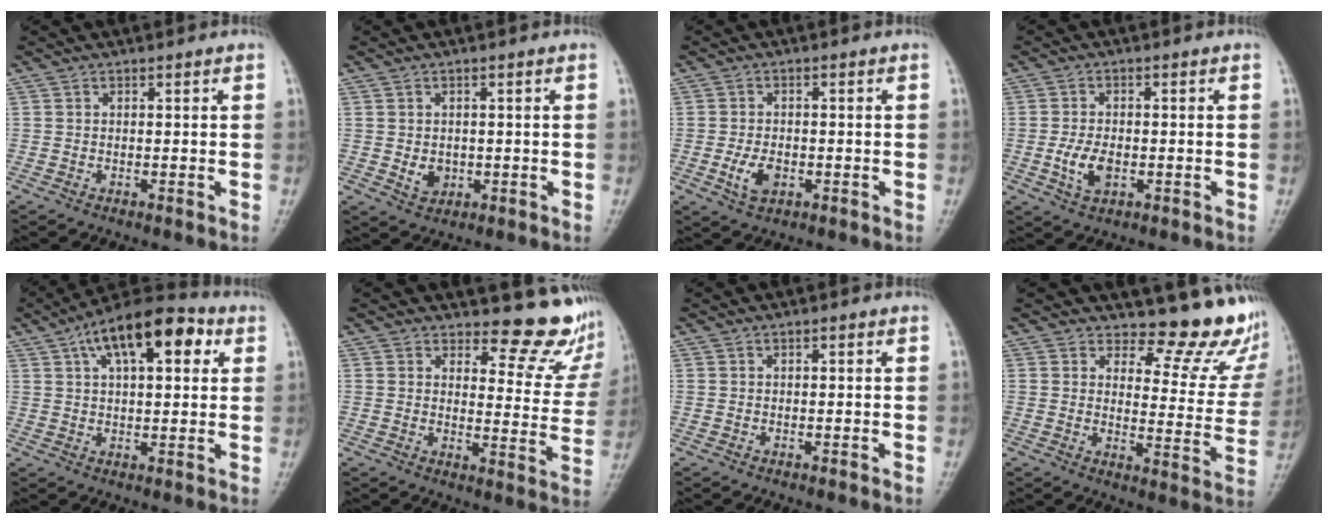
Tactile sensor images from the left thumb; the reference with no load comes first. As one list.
[{"total": 3.2, "force": [-0.3, 2.6, 1.9], "torque": [-0.019, -0.001, 0.004]}, {"total": 4.5, "force": [-1.4, 2.7, 3.3], "torque": [-0.062, 0.001, -0.022]}, {"total": 5.1, "force": [-1.2, 2.9, 4.0], "torque": [-0.078, 0.000, -0.020]}, {"total": 15.4, "force": [6.3, 7.0, 12.1], "torque": [-0.162, 0.014, 0.092]}, {"total": 10.2, "force": [9.5, 3.0, 2.3], "torque": [0.005, -0.103, 0.104]}, {"total": 0.6, "force": [0.2, 0.3, 0.5], "torque": [-0.004, 0.002, 0.002]}, {"total": 12.7, "force": [11.7, 3.9, 3.0], "torque": [0.005, -0.122, 0.128]}]